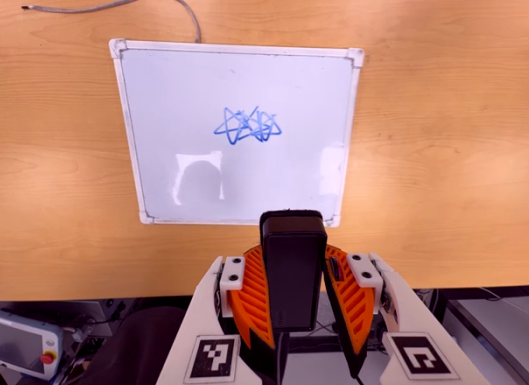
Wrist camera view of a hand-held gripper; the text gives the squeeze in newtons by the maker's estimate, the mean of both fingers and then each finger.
{"total": 9.1, "left": 7.9, "right": 10.2}